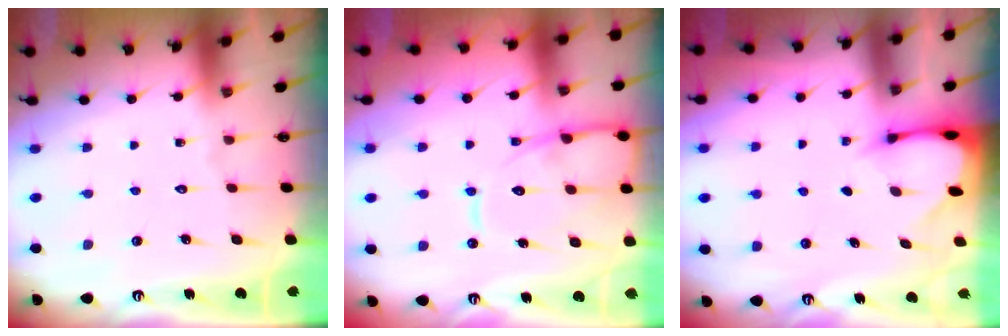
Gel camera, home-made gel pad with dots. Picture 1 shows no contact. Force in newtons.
{"total": 12.7, "press": 12.6, "slide": 1.3}
{"total": 2.4, "press": 2.4, "slide": 0.1}